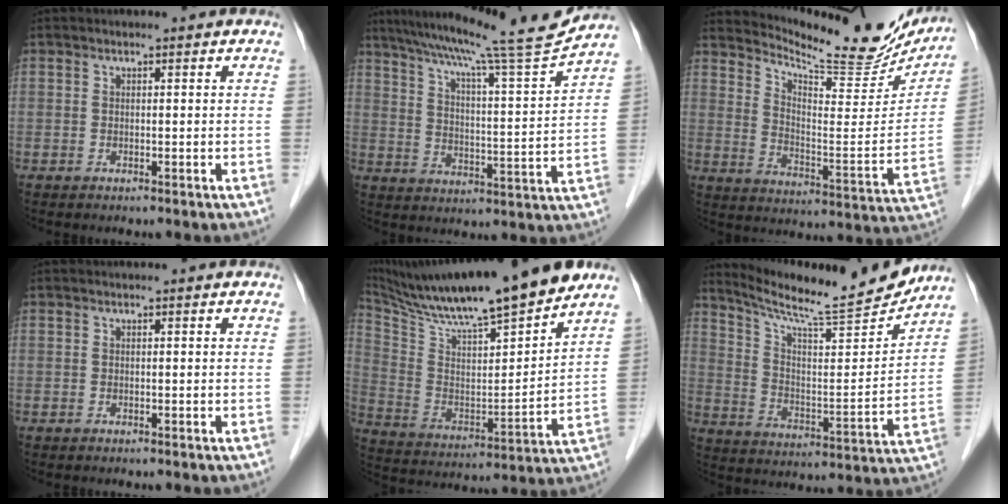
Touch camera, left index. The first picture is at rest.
{"total": 16.3, "force": [14.7, -1.9, 6.9], "torque": [-0.119, -0.032, 0.211]}
{"total": 19.2, "force": [17.9, 3.4, 6.3], "torque": [-0.101, -0.055, 0.240]}
{"total": 0.0}
{"total": 21.6, "force": [18.3, 1.2, 11.3], "torque": [-0.197, -0.005, 0.302]}
{"total": 17.4, "force": [16.0, 0.2, 6.7], "torque": [-0.116, -0.035, 0.244]}